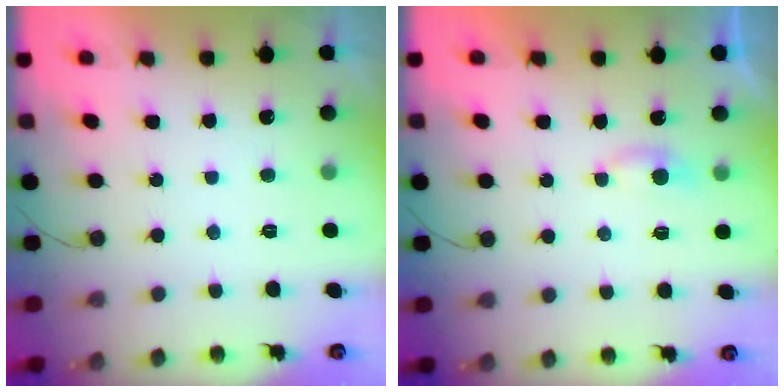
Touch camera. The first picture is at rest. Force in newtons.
{"total": 2.7, "press": 2.6, "slide": 0.5}